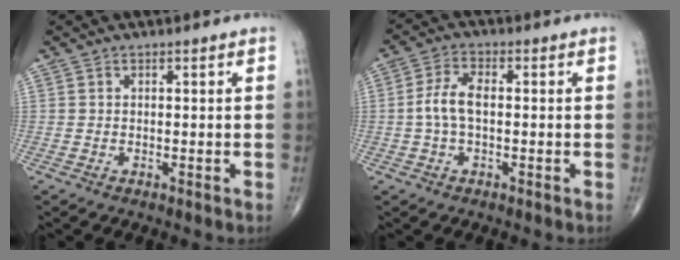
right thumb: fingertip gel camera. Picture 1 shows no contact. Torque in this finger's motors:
{"motor_torque": [-0.13, 0.56, 0.39, -0.20, 0.11]}